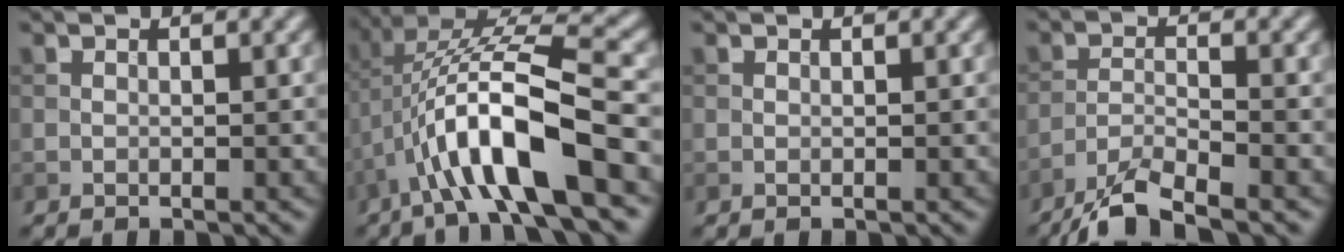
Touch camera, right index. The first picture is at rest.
{"total": 10.6, "force": [-3.1, 3.0, 9.7], "torque": [-0.183, 0.015, -0.057]}
{"total": 0.0}
{"total": 5.9, "force": [-4.7, 1.0, 3.3], "torque": [-0.060, -0.006, -0.095]}